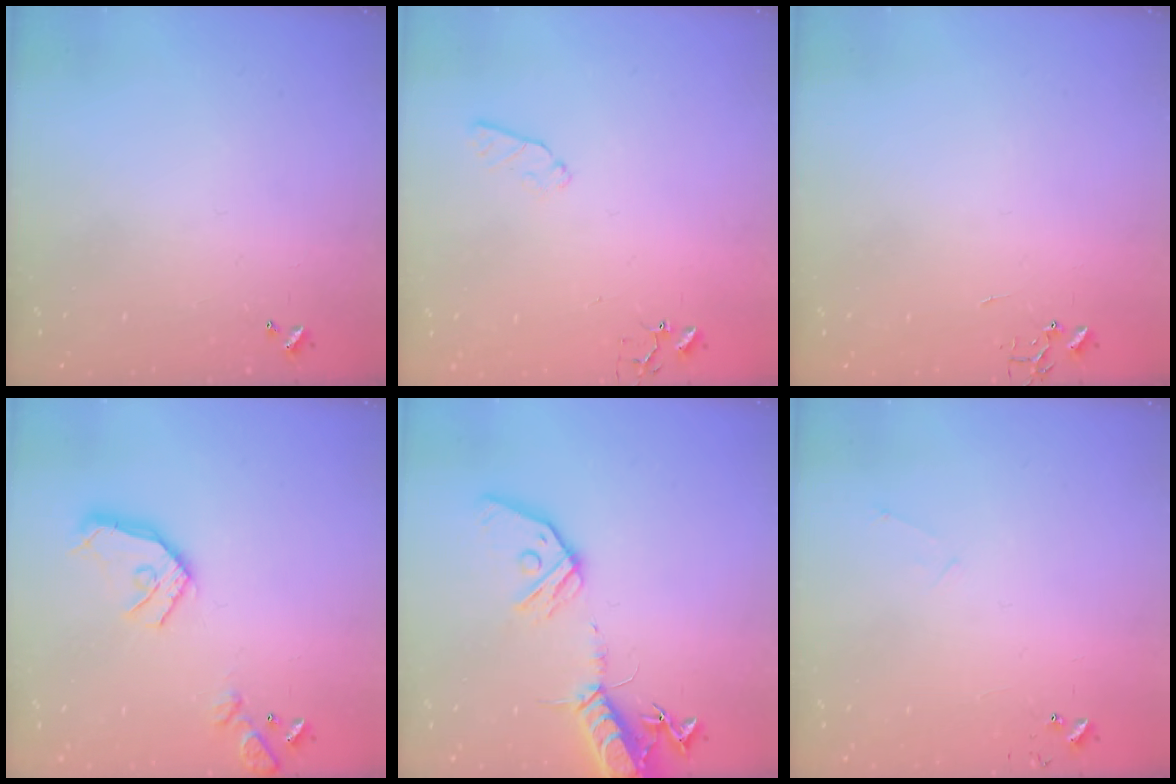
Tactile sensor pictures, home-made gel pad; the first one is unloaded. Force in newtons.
{"total": 5.3, "press": 5.2, "slide": 0.7}
{"total": 0.0}
{"total": 14.7, "press": 14.6, "slide": 1.6}
{"total": 16.0, "press": 15.7, "slide": 3.0}
{"total": 4.8, "press": 4.8, "slide": 0.5}